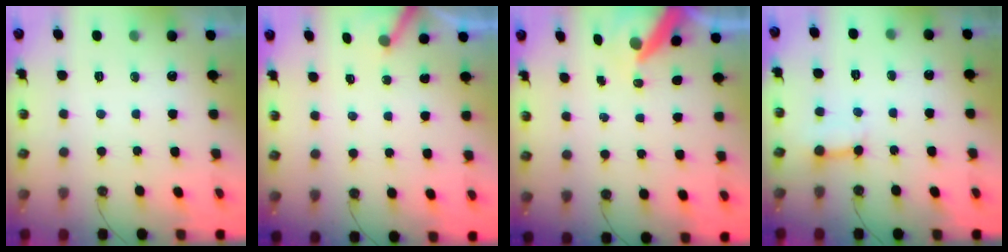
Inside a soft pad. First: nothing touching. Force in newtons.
{"total": 3.2, "press": 3.2, "slide": 0.1}
{"total": 8.1, "press": 8.0, "slide": 1.0}
{"total": 3.8, "press": 3.7, "slide": 0.5}